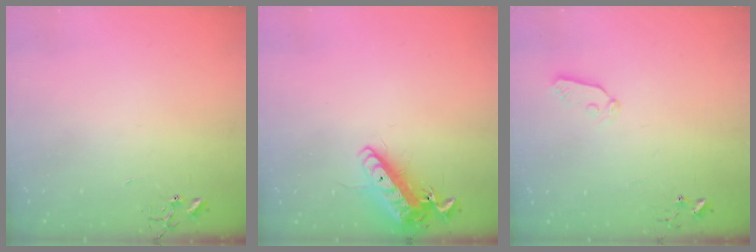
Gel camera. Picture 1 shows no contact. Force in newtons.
{"total": 13.6, "press": 13.4, "slide": 2.3}
{"total": 3.8, "press": 3.7, "slide": 0.5}